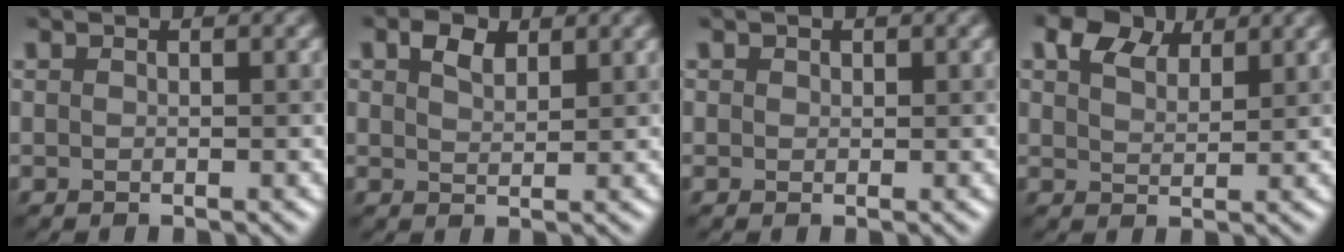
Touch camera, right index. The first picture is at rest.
{"total": 2.1, "force": [1.4, 1.1, 1.2], "torque": [-0.025, 0.005, 0.027]}
{"total": 0.6, "force": [0.3, 0.5, 0.1], "torque": [0.001, -0.002, 0.002]}
{"total": 4.2, "force": [3.0, 2.0, 2.1], "torque": [-0.046, 0.013, 0.054]}